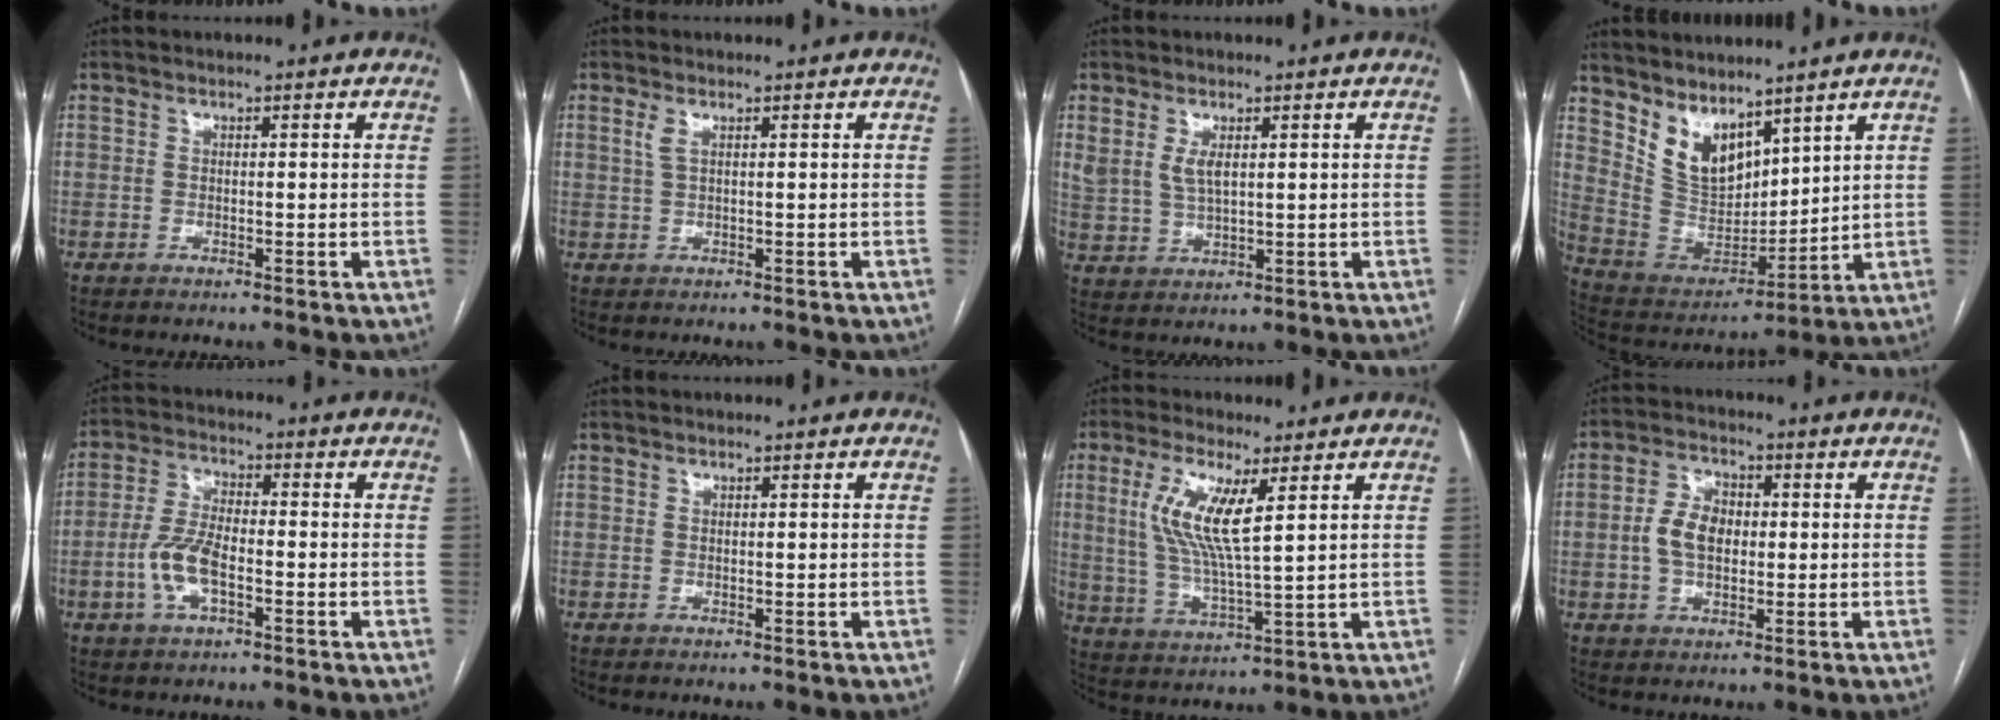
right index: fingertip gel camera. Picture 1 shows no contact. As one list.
[{"total": 1.5, "force": [0.9, 0.3, 1.1], "torque": [-0.038, 0.009, 0.020]}, {"total": 4.7, "force": [2.0, 2.4, 3.5], "torque": [-0.081, 0.006, 0.048]}, {"total": 10.6, "force": [7.6, 5.2, 5.3], "torque": [-0.113, 0.007, 0.173]}, {"total": 7.4, "force": [-2.3, 2.7, 6.4], "torque": [-0.143, 0.005, -0.046]}, {"total": 0.0}, {"total": 9.9, "force": [3.4, 1.3, 9.1], "torque": [-0.200, -0.006, 0.067]}, {"total": 6.4, "force": [0.1, 4.1, 4.9], "torque": [-0.102, 0.016, 0.003]}]